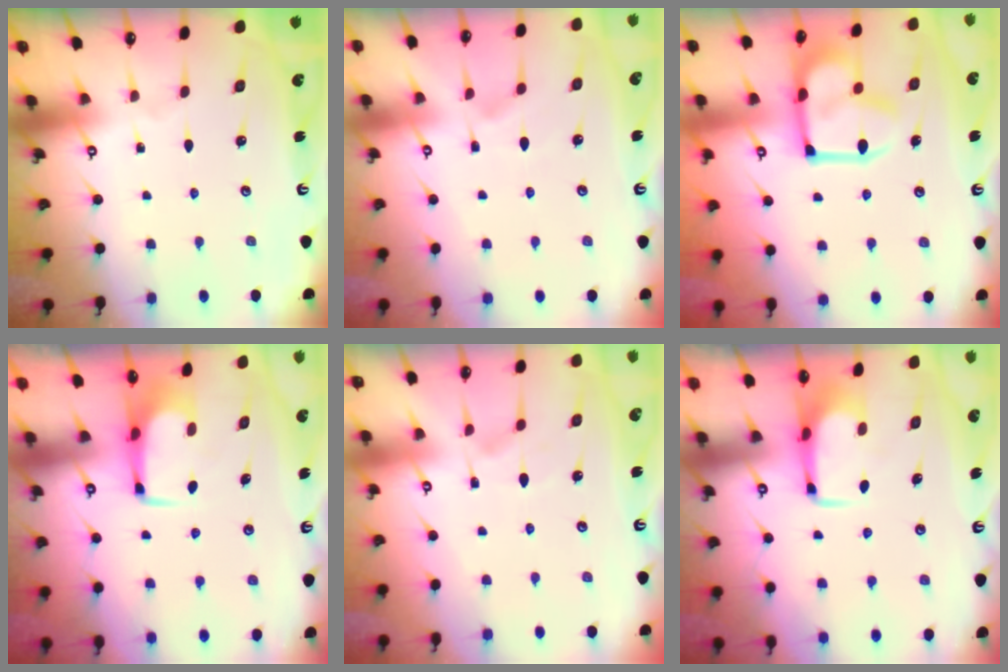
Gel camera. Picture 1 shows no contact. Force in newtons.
{"total": 2.4, "press": 2.1, "slide": 1.2}
{"total": 12.1, "press": 12.0, "slide": 1.4}
{"total": 1.9, "press": 1.8, "slide": 0.6}
{"total": 1.4, "press": 0.9, "slide": 1.1}
{"total": 1.7, "press": 1.6, "slide": 0.5}